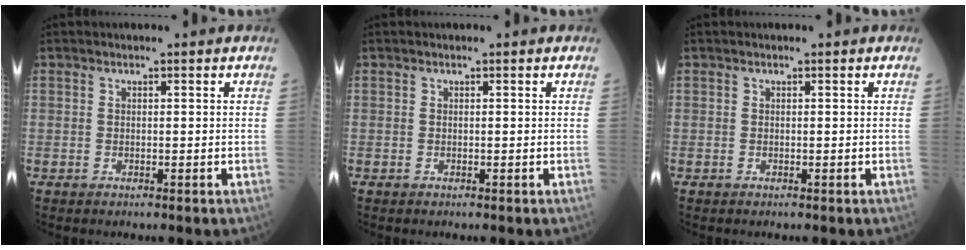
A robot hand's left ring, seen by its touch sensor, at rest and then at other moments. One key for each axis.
{"total": 0.0}
{"total": 0.0}